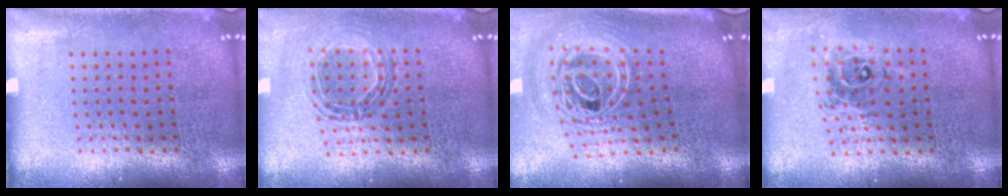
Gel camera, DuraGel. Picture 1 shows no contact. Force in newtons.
{"total": 0.8, "press": 0.8, "slide": 0.1}
{"total": 2.8, "press": 1.9, "slide": 2.0}
{"total": 0.7, "press": 0.7, "slide": 0.1}